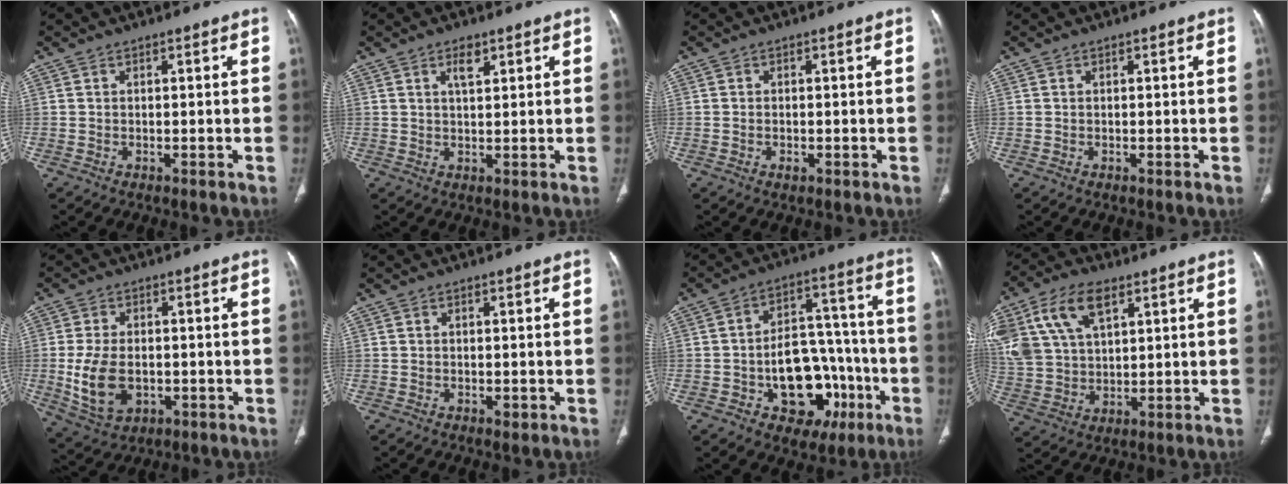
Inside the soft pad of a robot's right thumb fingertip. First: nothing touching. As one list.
[{"total": 3.1, "force": [1.7, 1.3, 2.3], "torque": [-0.035, -0.008, 0.031]}, {"total": 1.0, "force": [-0.4, 0.6, 0.7], "torque": [-0.014, 0.004, -0.004]}, {"total": 0.0}, {"total": 10.3, "force": [-1.4, 6.7, 7.6], "torque": [-0.144, 0.000, -0.012]}, {"total": 1.2, "force": [-0.3, 0.8, 0.8], "torque": [-0.009, -0.002, -0.003]}, {"total": 17.7, "force": [-5.8, 11.8, 11.8], "torque": [-0.116, 0.053, -0.072]}, {"total": 15.9, "force": [7.4, 9.3, 10.6], "torque": [-0.214, -0.007, 0.145]}]